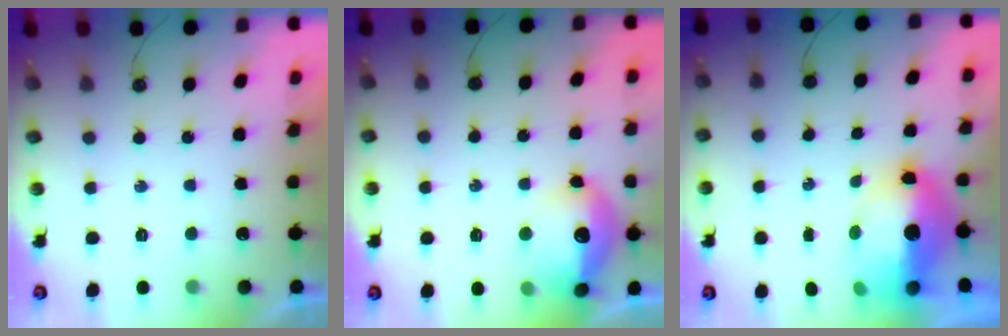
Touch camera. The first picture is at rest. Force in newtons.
{"total": 14.8, "press": 14.7, "slide": 1.3}
{"total": 16.6, "press": 14.4, "slide": 8.1}